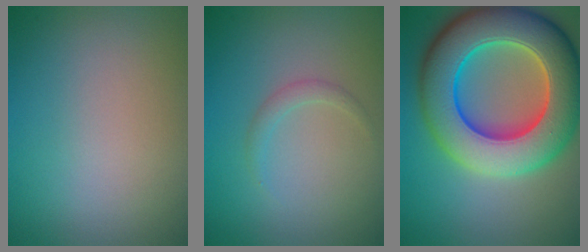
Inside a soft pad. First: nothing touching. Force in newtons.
{"total": 1.0, "press": 1.0, "slide": 0.1}
{"total": 13.3, "press": 13.1, "slide": 2.2}